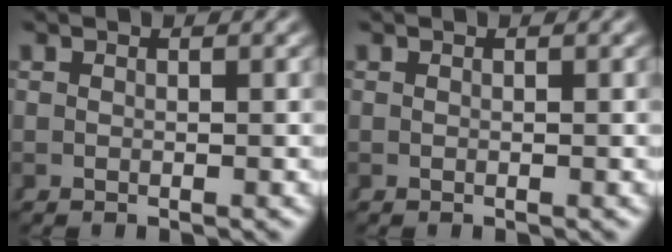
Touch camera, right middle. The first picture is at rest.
{"total": 0.0}